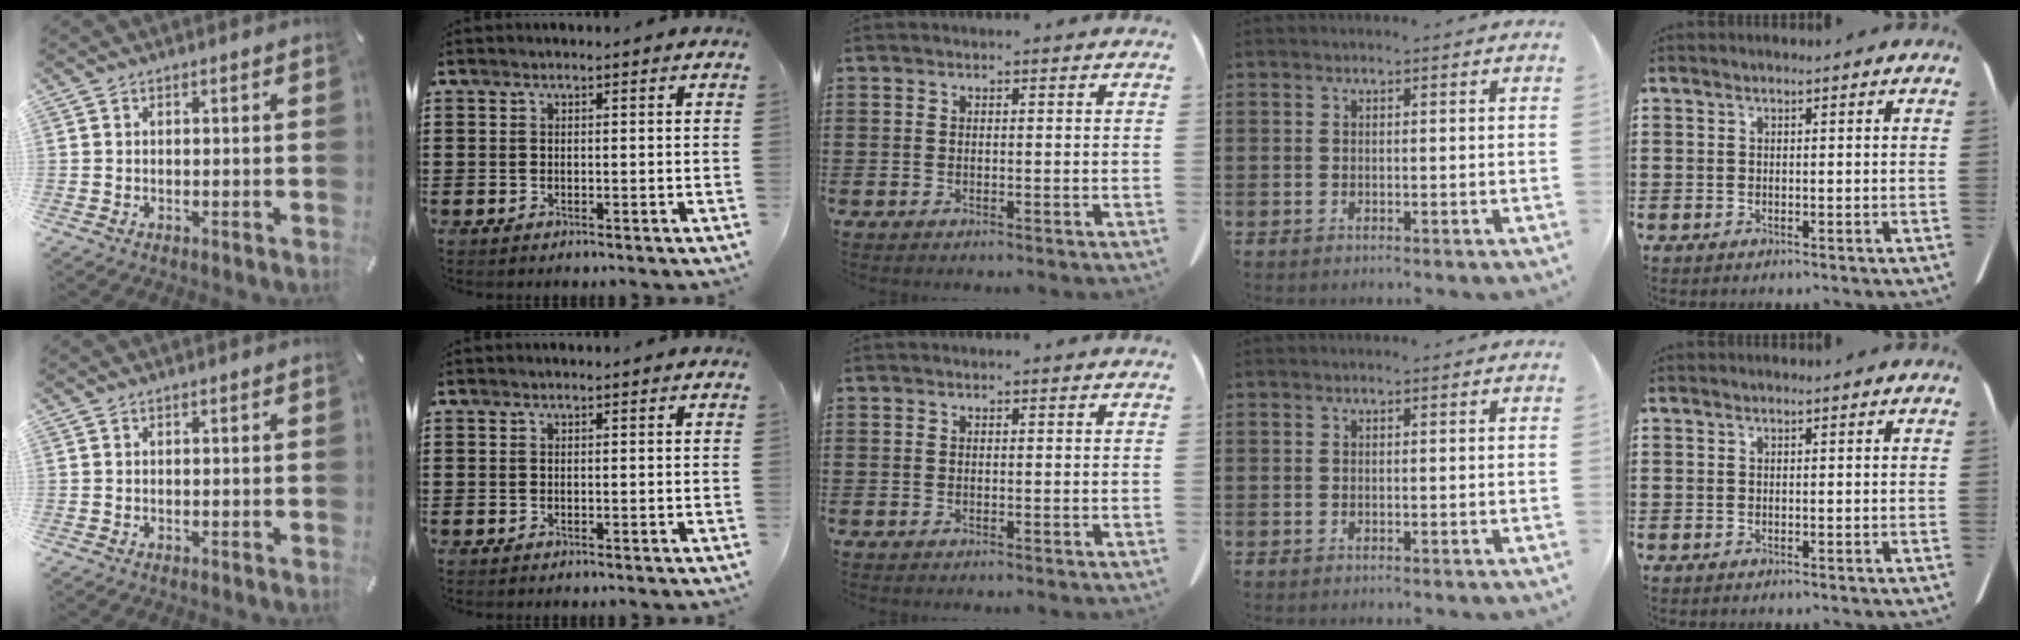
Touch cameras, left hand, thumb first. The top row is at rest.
{}